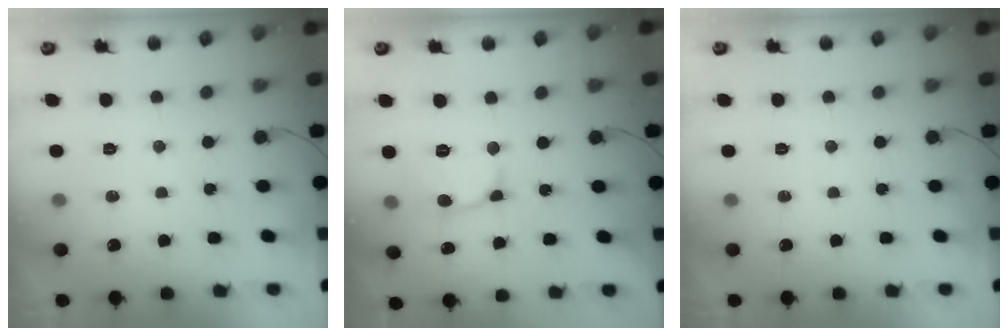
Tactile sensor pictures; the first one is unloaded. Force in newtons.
{"total": 5.8, "press": 5.8, "slide": 0.8}
{"total": 0.0}